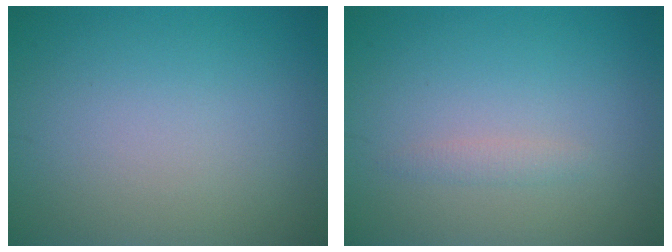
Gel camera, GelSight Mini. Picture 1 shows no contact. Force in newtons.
{"total": 0.9, "press": 0.9, "slide": 0.1}